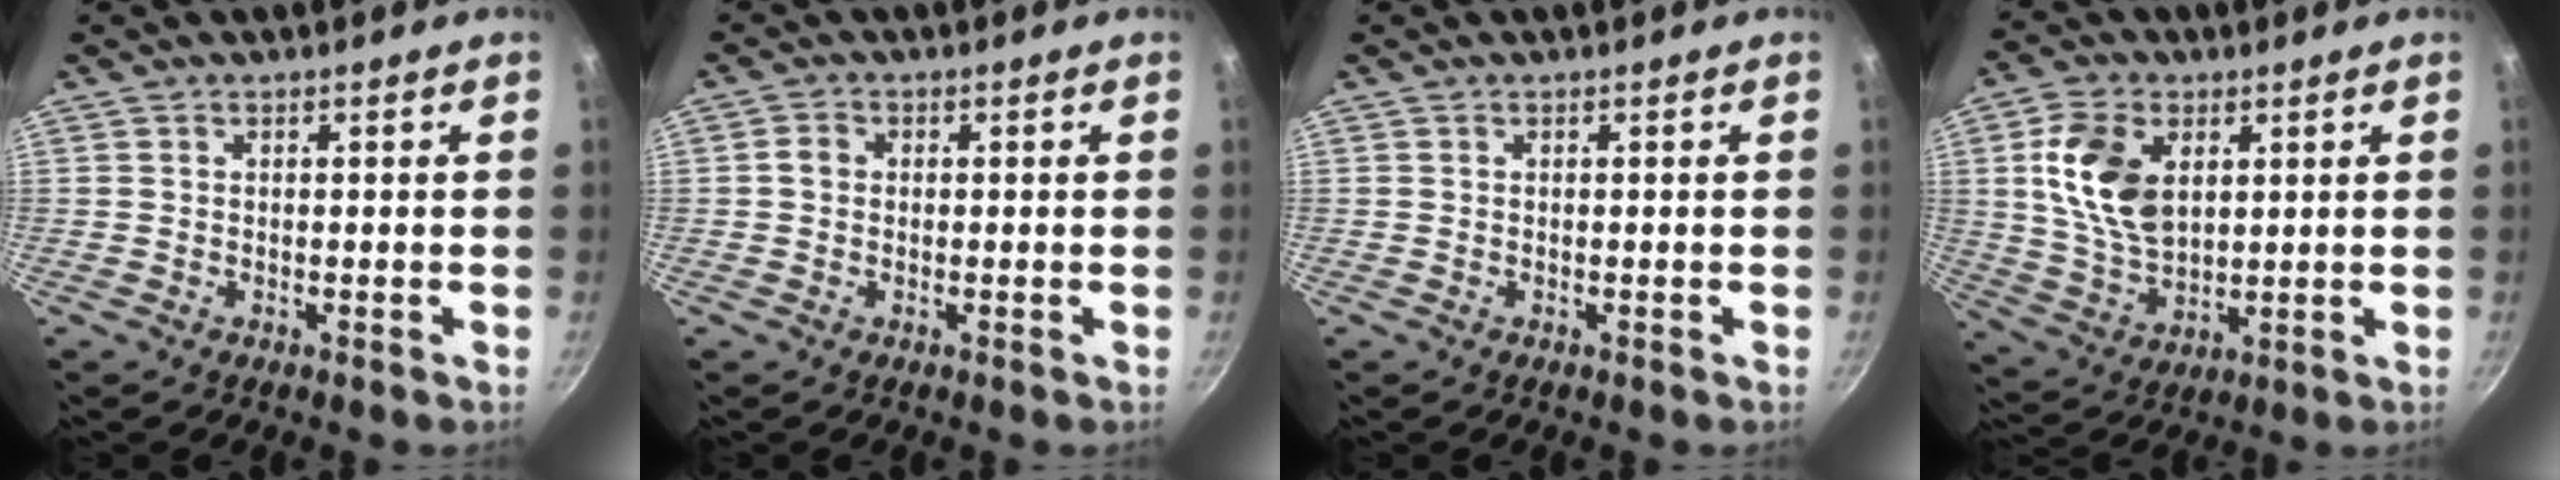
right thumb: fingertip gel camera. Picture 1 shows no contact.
{"total": 2.0, "force": [0.0, 1.7, 1.0], "torque": [-0.015, 0.009, -0.004]}
{"total": 0.0}
{"total": 13.2, "force": [3.4, 8.5, 9.6], "torque": [-0.165, -0.017, 0.071]}